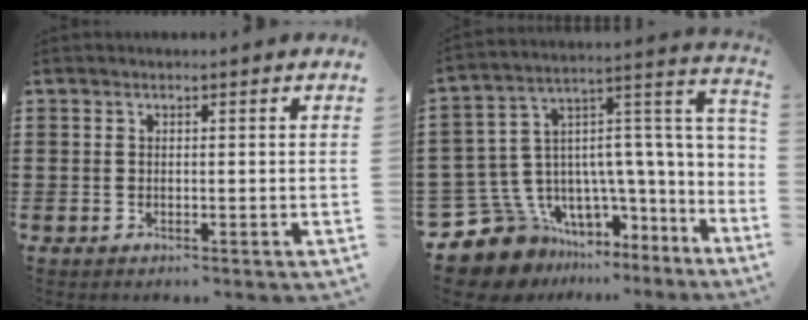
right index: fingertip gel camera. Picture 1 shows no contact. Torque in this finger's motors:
{"motor_torque": [0.72, -0.28, 0.32, 0.09]}